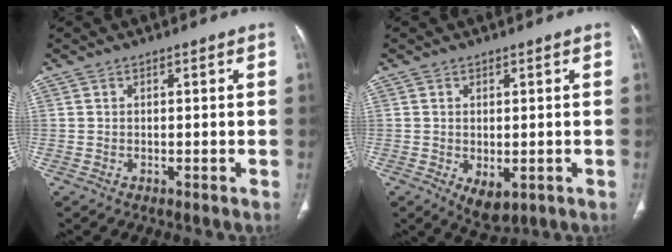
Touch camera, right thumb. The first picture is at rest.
{"total": 5.1, "force": [-1.3, 2.8, 4.0], "torque": [-0.059, -0.011, -0.006]}